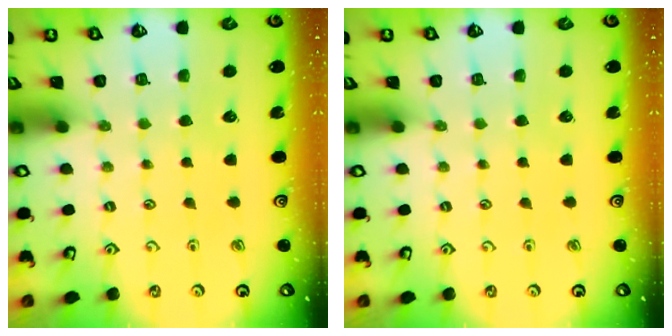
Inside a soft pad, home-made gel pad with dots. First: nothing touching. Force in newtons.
{"total": 0.0}